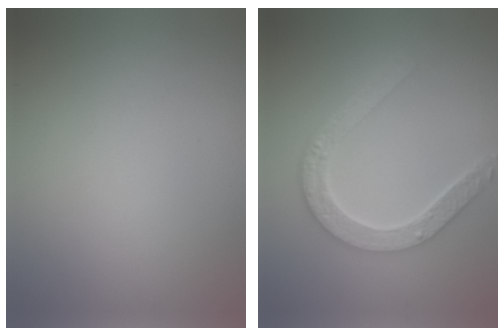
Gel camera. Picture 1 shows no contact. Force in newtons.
{"total": 4.7, "press": 3.7, "slide": 2.9}